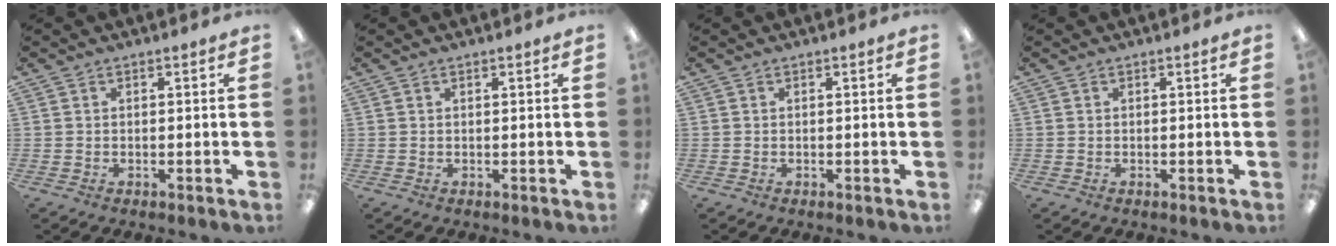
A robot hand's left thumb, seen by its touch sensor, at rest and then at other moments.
{"total": 0.5, "force": [0.4, 0.1, 0.4], "torque": [-0.008, 0.001, 0.007]}
{"total": 0.0}
{"total": 0.0}